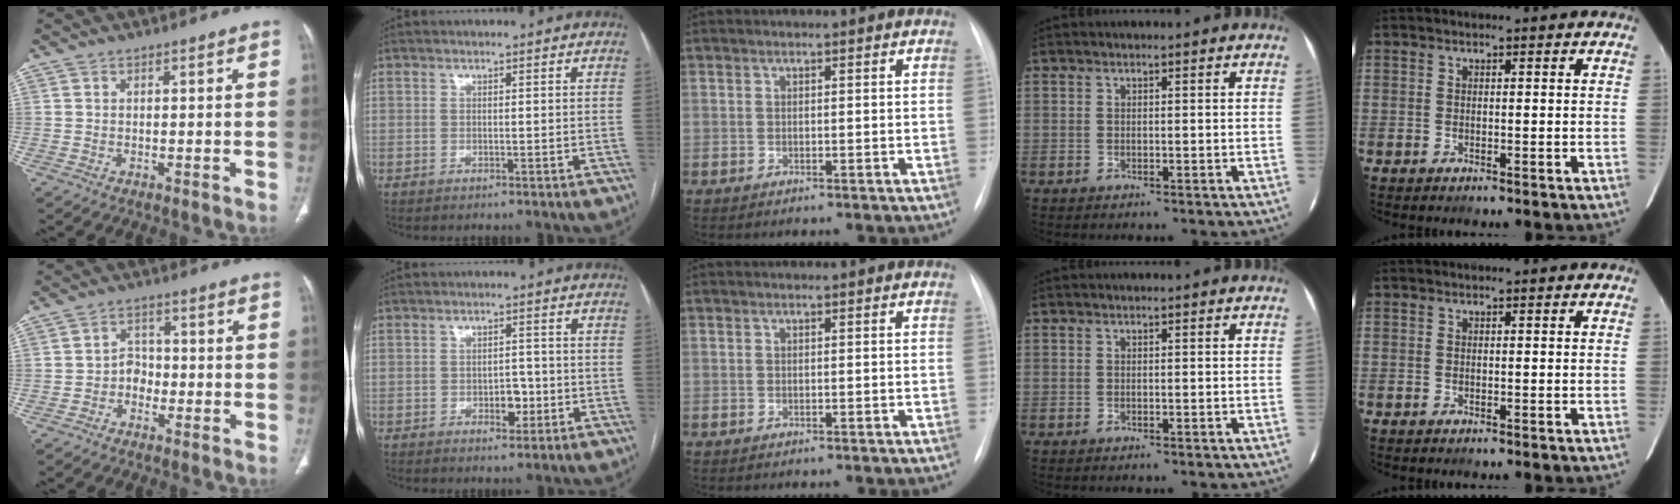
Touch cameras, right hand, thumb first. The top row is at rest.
{"thumb": {"total": 3.4, "force": [-1.5, 2.8, 1.4], "torque": [-0.002, 0.018, -0.033]}, "index": {"total": 3.4, "force": [-1.1, 1.9, 2.6], "torque": [-0.031, 0.006, -0.008]}}